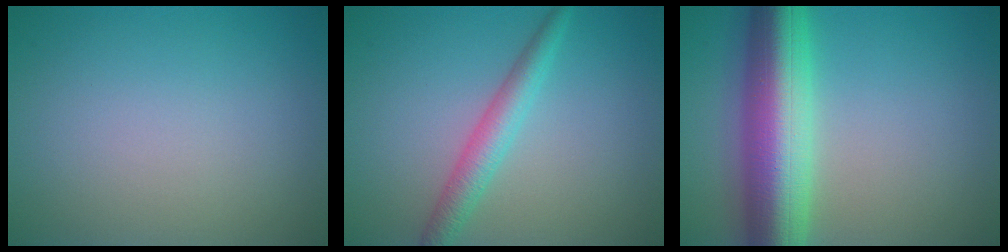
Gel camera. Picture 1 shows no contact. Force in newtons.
{"total": 2.9, "press": 2.9, "slide": 0.0}
{"total": 10.5, "press": 10.5, "slide": 0.2}